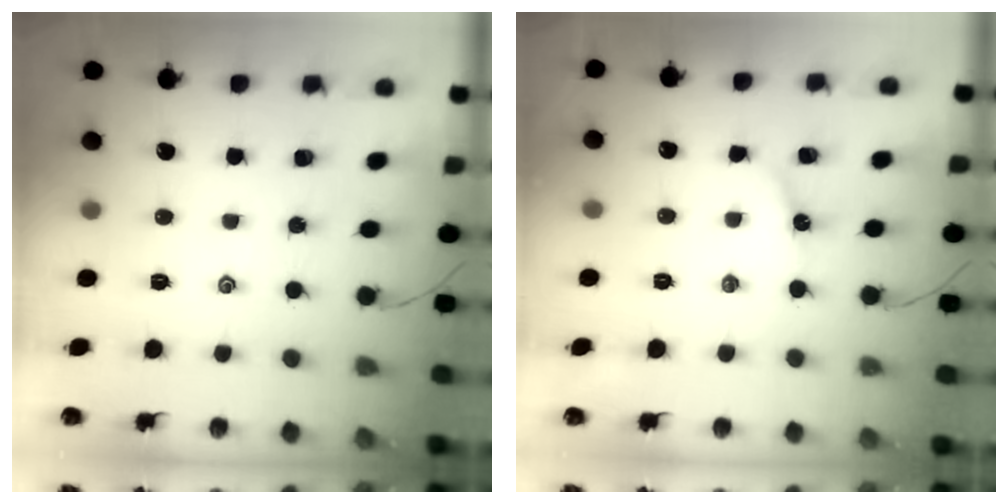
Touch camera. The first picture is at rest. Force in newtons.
{"total": 4.1, "press": 4.1, "slide": 0.4}